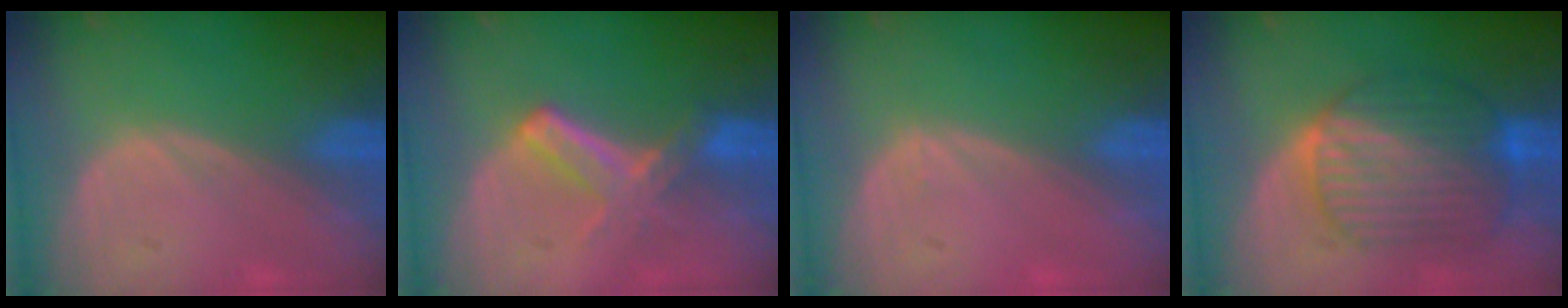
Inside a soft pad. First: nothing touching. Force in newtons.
{"total": 5.8, "press": 5.4, "slide": 2.1}
{"total": 0.5, "press": 0.2, "slide": 0.5}
{"total": 10.2, "press": 10.1, "slide": 0.7}